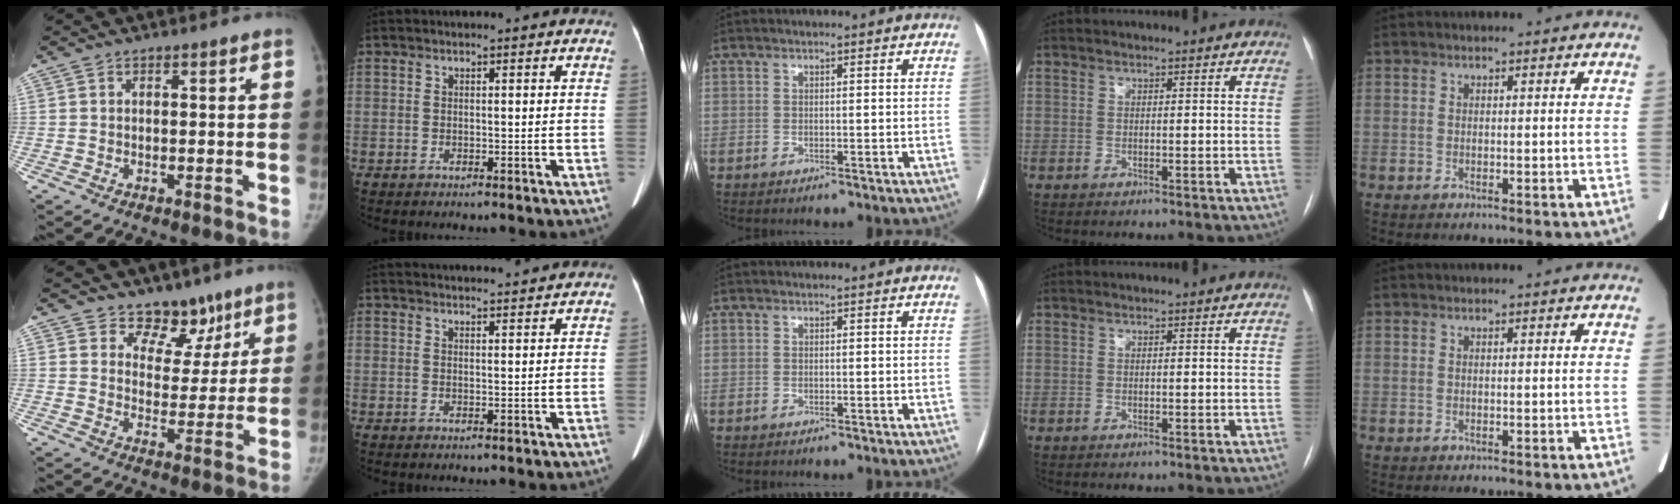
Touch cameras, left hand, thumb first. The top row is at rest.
{"thumb": {"total": 8.9, "force": [6.4, 5.7, 2.0], "torque": [0.024, -0.038, 0.101]}, "index": {"total": 7.2, "force": [7.0, 0.2, 1.6], "torque": [-0.022, 0.024, 0.087]}}